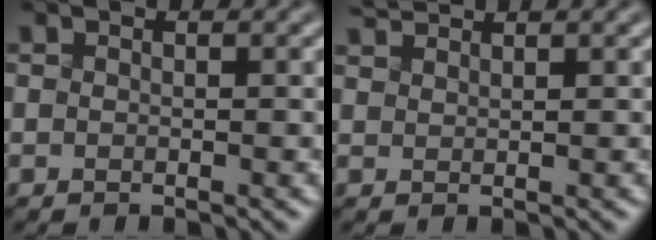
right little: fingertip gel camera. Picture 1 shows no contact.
{"total": 1.4, "force": [1.4, -0.1, 0.0], "torque": [-0.009, 0.012, 0.039]}